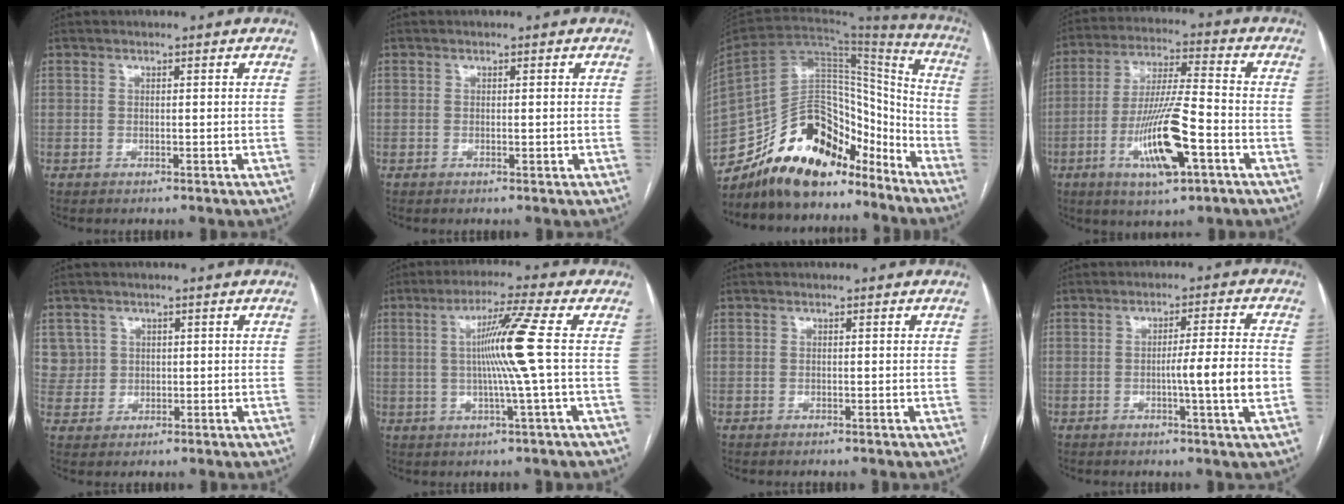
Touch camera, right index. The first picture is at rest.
{"total": 0.7, "force": [-0.2, 0.3, 0.6], "torque": [-0.009, -0.001, 0.000]}
{"total": 22.0, "force": [-17.5, 9.0, 9.8], "torque": [-0.210, 0.033, -0.296]}
{"total": 13.4, "force": [-5.1, 1.8, 12.3], "torque": [-0.238, -0.009, -0.089]}
{"total": 4.0, "force": [1.5, 3.6, -0.4], "torque": [0.024, 0.008, 0.030]}
{"total": 9.0, "force": [0.5, -2.3, 8.7], "torque": [-0.156, 0.000, 0.014]}
{"total": 0.0}
{"total": 7.2, "force": [-1.5, -0.9, 7.0], "torque": [-0.102, -0.002, -0.022]}